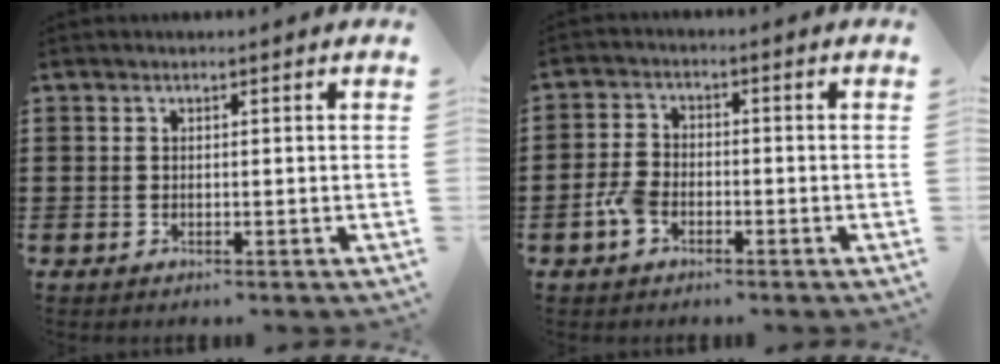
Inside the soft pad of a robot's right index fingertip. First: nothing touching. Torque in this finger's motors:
{"motor_torque": [1.07, -0.40, 0.49, 0.11]}